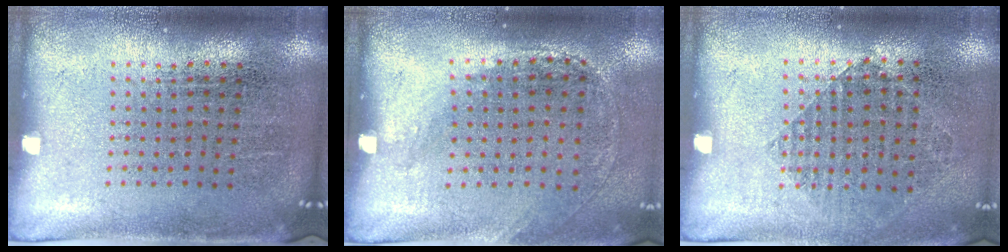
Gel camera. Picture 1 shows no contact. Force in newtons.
{"total": 1.3, "press": 0.9, "slide": 0.9}
{"total": 0.9, "press": 0.8, "slide": 0.3}